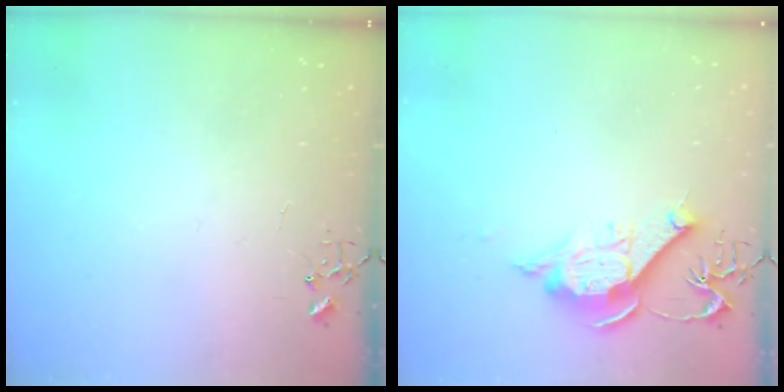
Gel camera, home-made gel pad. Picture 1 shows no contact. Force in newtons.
{"total": 12.0, "press": 11.9, "slide": 1.2}